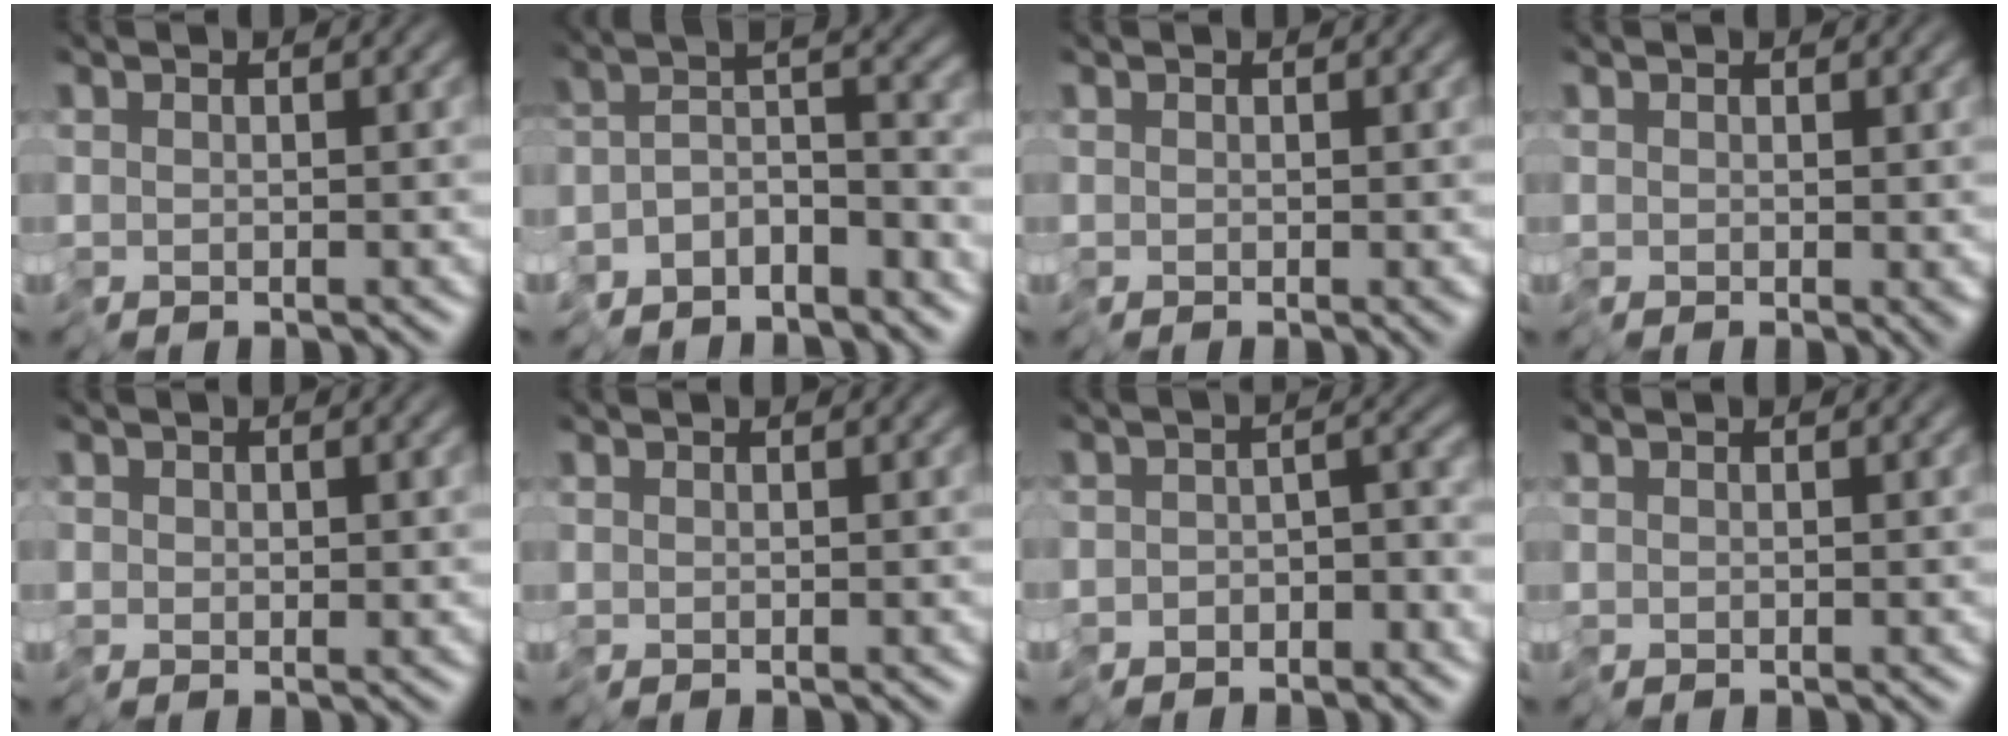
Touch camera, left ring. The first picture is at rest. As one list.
[{"total": 5.8, "force": [-5.2, 1.5, 1.9], "torque": [-0.011, -0.001, -0.095]}, {"total": 0.5, "force": [-0.2, 0.3, 0.4], "torque": [-0.003, -0.002, -0.003]}, {"total": 0.5, "force": [0.2, 0.3, 0.4], "torque": [-0.007, -0.001, 0.004]}, {"total": 0.6, "force": [0.1, 0.6, 0.1], "torque": [-0.002, 0.002, 0.003]}, {"total": 0.0}, {"total": 4.0, "force": [-3.3, 1.7, 1.5], "torque": [-0.003, 0.001, -0.060]}, {"total": 0.0}]